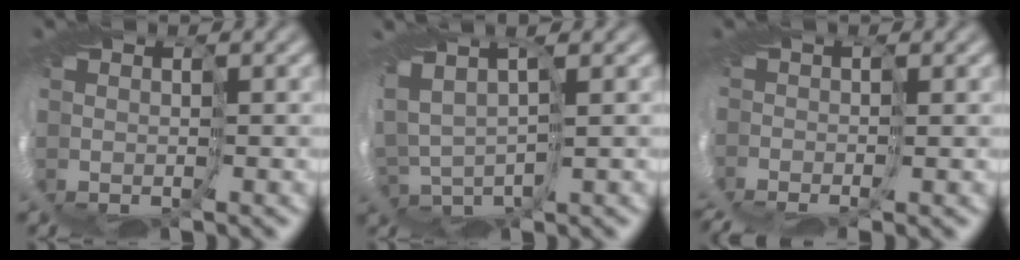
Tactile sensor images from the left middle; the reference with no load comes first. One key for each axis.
{"total": 3.8, "fx": 1.8, "fy": 1.2, "fz": 3.1, "tx": -0.085, "ty": 0.009, "tz": 0.026}
{"total": 4.3, "fx": -2.1, "fy": 1.1, "fz": 3.6, "tx": -0.068, "ty": -0.007, "tz": -0.037}